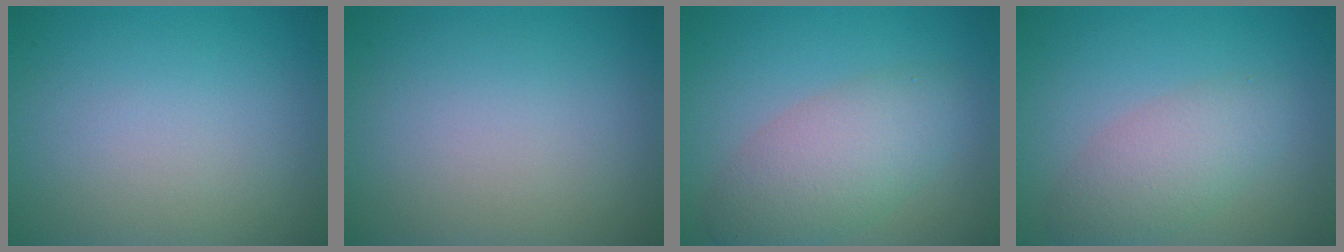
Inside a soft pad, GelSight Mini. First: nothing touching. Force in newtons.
{"total": 0.0}
{"total": 5.4, "press": 5.4, "slide": 0.1}
{"total": 3.8, "press": 3.8, "slide": 0.0}